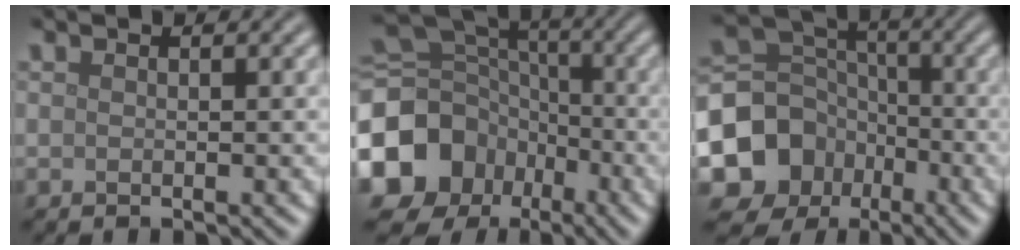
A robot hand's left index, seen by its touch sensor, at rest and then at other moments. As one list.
[{"total": 16.4, "force": [-7.1, 13.5, 6.0], "torque": [-0.158, -0.035, -0.141]}, {"total": 9.7, "force": [-4.0, 8.2, 3.1], "torque": [-0.089, -0.009, -0.087]}]